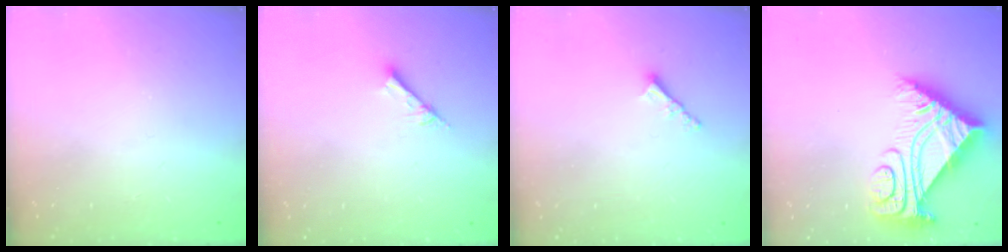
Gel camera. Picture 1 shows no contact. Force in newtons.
{"total": 3.3, "press": 3.3, "slide": 0.0}
{"total": 2.3, "press": 2.3, "slide": 0.1}
{"total": 11.1, "press": 11.0, "slide": 1.0}